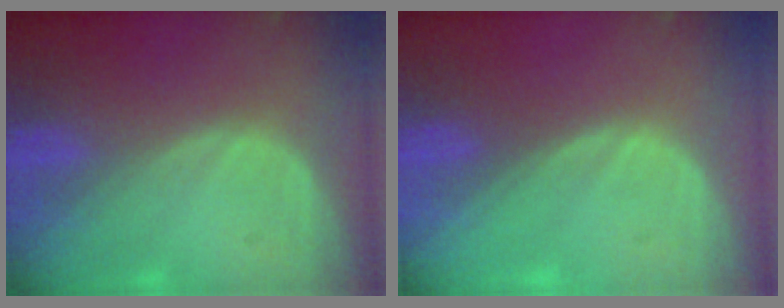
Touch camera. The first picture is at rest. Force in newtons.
{"total": 0.0}